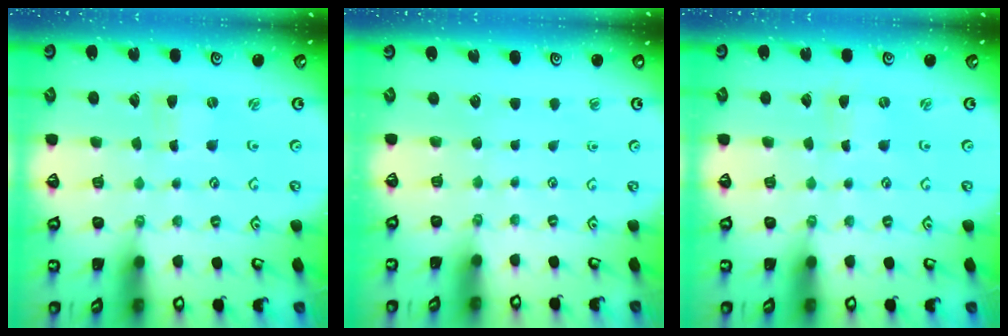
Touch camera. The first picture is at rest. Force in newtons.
{"total": 0.0}
{"total": 0.0}